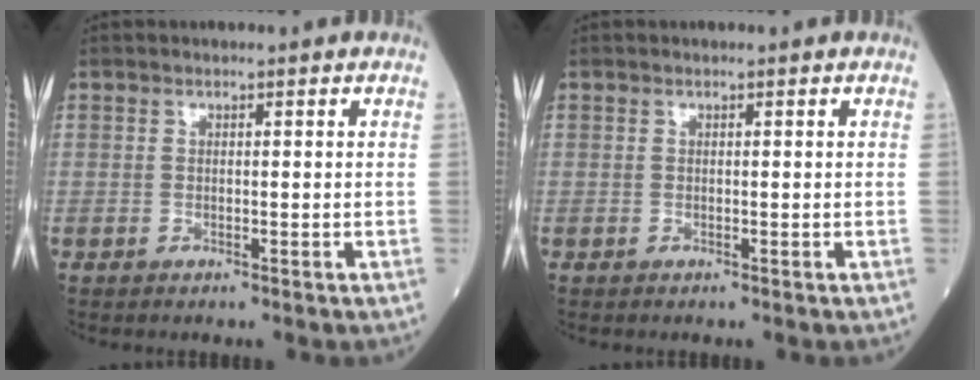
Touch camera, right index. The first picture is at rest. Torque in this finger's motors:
{"motor_torque": [-0.04, 0.00, -0.01, -0.01]}